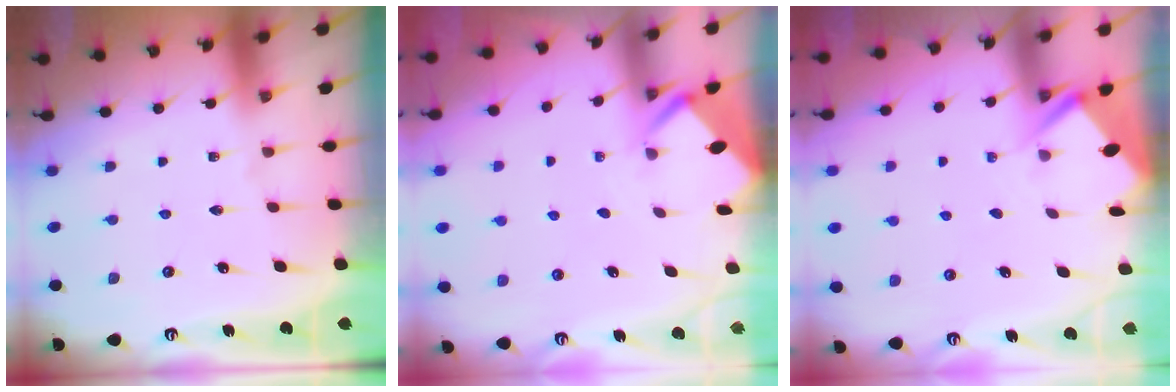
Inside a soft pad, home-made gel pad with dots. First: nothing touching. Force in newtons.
{"total": 2.5, "press": 2.5, "slide": 0.2}
{"total": 2.8, "press": 2.8, "slide": 0.3}